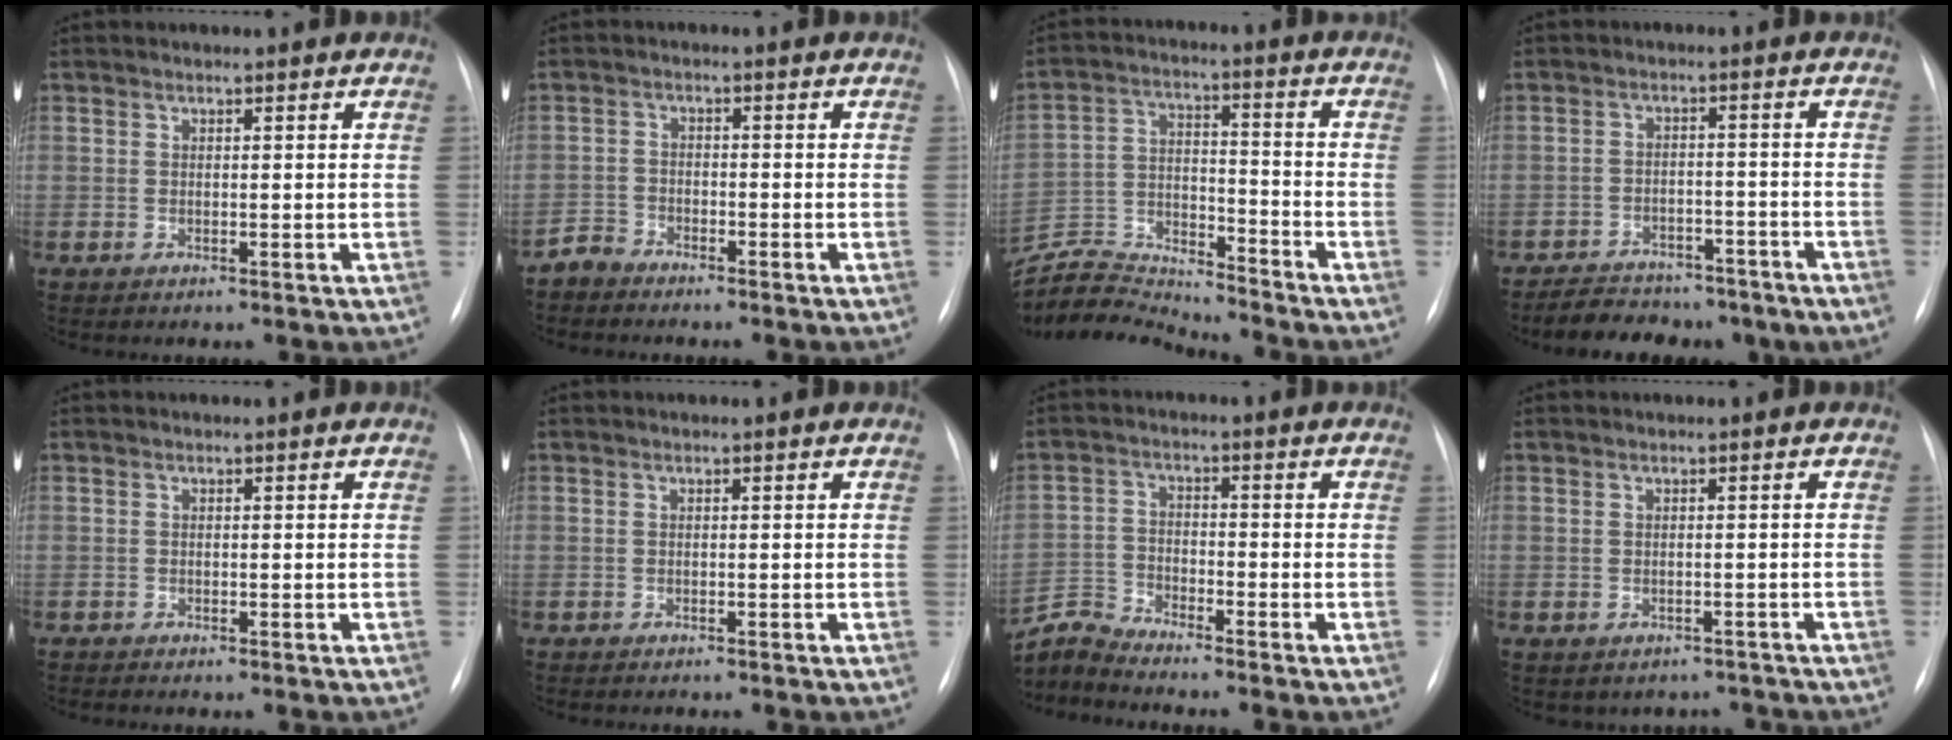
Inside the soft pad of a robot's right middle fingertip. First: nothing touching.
{"total": 2.4, "force": [-2.3, 0.7, -0.4], "torque": [0.007, -0.003, -0.044]}
{"total": 10.2, "force": [-10.2, -0.5, -0.5], "torque": [0.001, 0.025, -0.190]}
{"total": 11.5, "force": [-9.2, 5.5, 4.1], "torque": [-0.066, 0.014, -0.122]}
{"total": 0.5, "force": [-0.5, 0.0, 0.0], "torque": [-0.007, -0.004, -0.011]}
{"total": 1.4, "force": [-1.3, 0.3, 0.5], "torque": [-0.011, -0.005, -0.014]}
{"total": 6.0, "force": [-5.9, -1.1, -0.5], "torque": [-0.008, -0.004, -0.115]}
{"total": 4.4, "force": [-3.8, 2.2, -0.1], "torque": [0.006, 0.018, -0.039]}